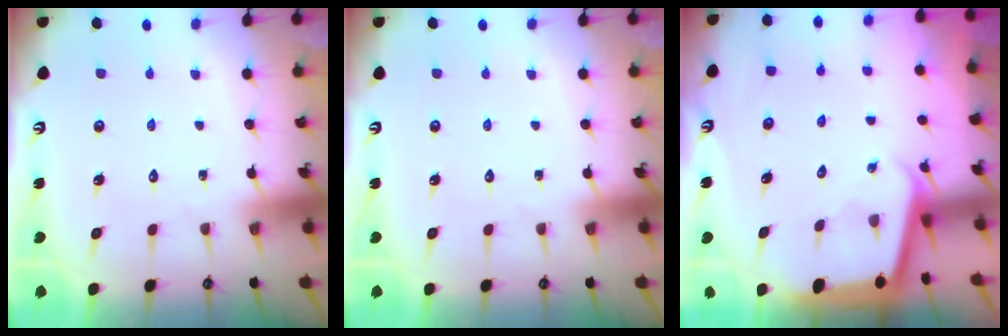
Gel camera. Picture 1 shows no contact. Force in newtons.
{"total": 0.0}
{"total": 1.7, "press": 1.7, "slide": 0.0}